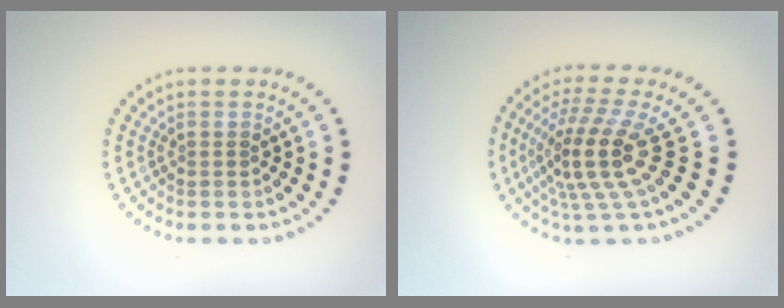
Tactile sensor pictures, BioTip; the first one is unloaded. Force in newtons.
{"total": 5.0, "press": 3.5, "slide": 3.6}